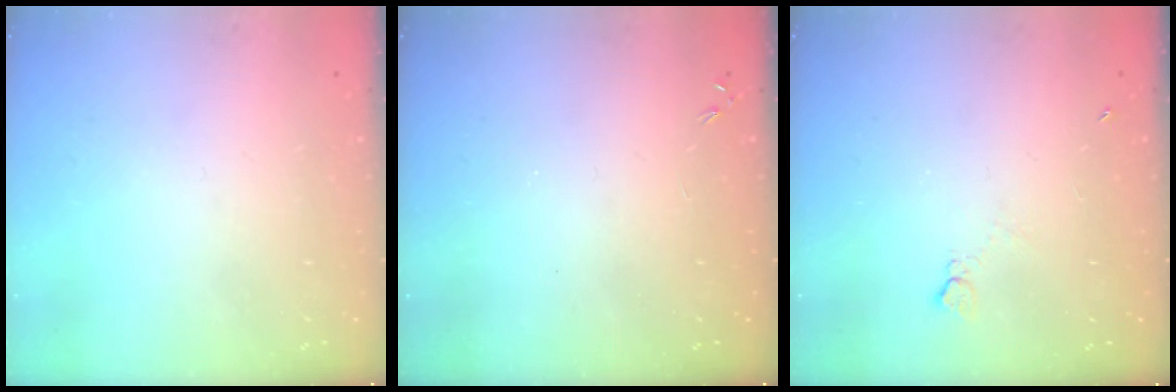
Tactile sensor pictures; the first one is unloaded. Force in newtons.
{"total": 0.0}
{"total": 4.2, "press": 4.2, "slide": 0.6}